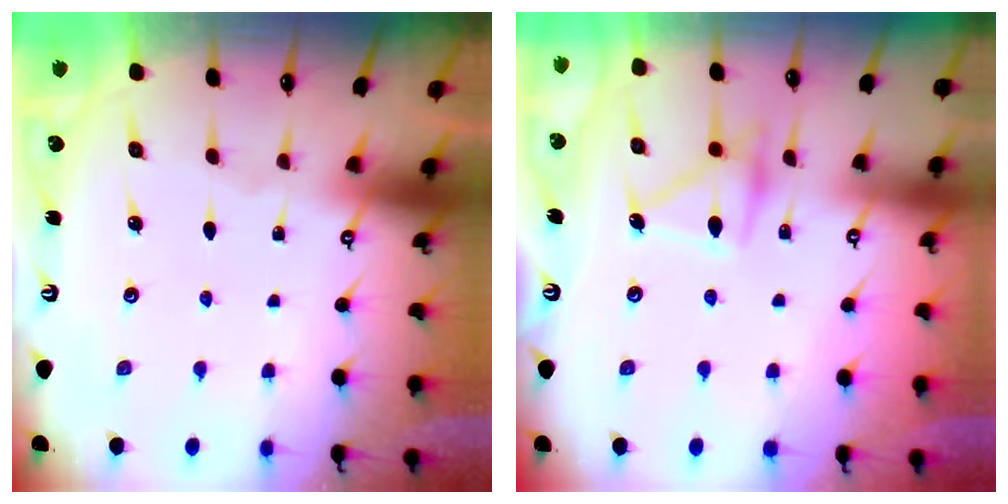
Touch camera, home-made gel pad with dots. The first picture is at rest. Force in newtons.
{"total": 15.3, "press": 15.2, "slide": 1.0}